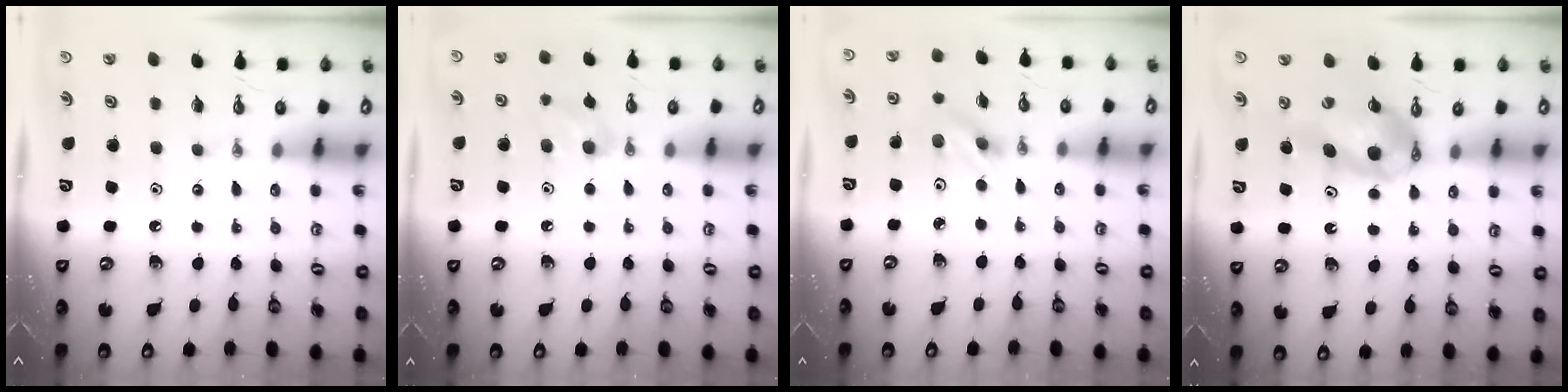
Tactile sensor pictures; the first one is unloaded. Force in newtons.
{"total": 7.3, "press": 6.9, "slide": 2.3}
{"total": 2.6, "press": 2.4, "slide": 0.8}
{"total": 9.8, "press": 9.7, "slide": 1.4}